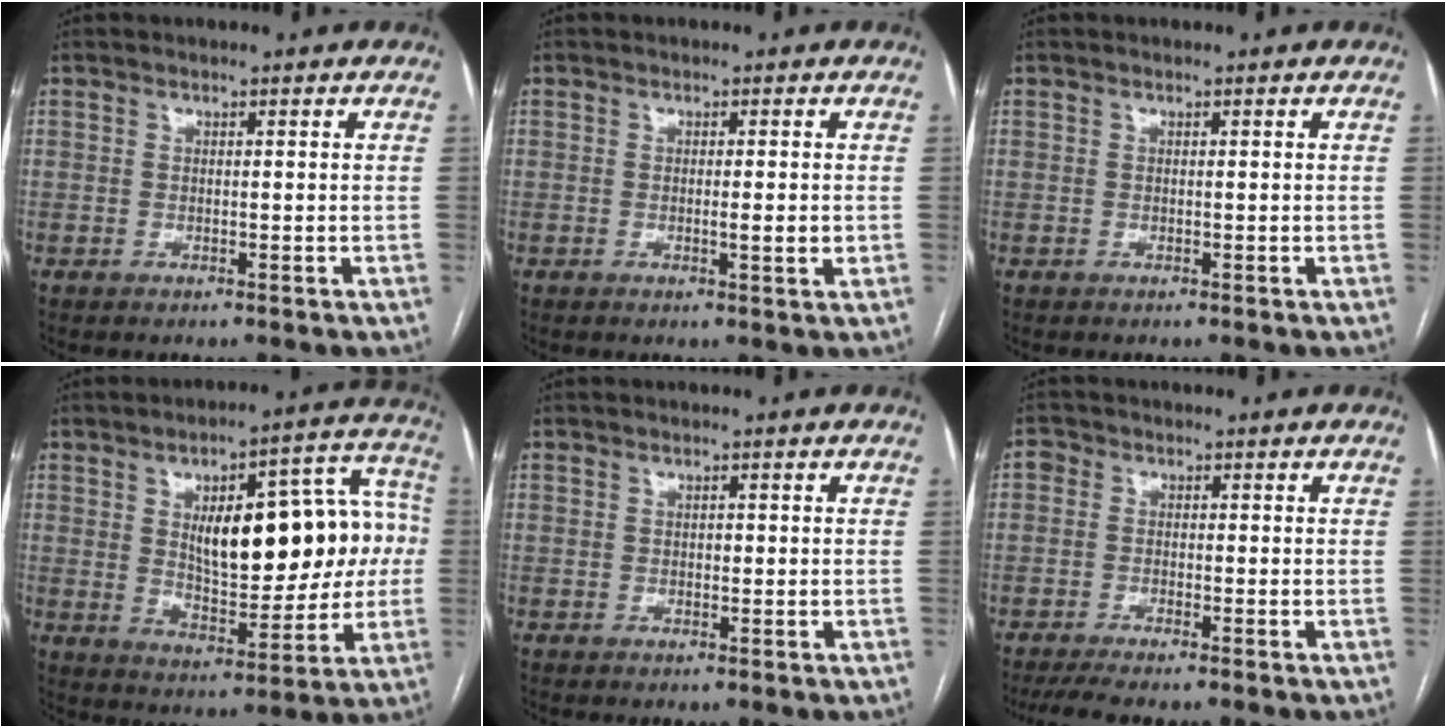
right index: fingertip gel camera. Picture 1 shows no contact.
{"total": 2.4, "force": [-0.2, 0.2, 2.4], "torque": [-0.036, -0.005, -0.004]}
{"total": 0.0}
{"total": 20.1, "force": [2.4, 7.8, 18.3], "torque": [-0.252, 0.043, 0.045]}
{"total": 0.7, "force": [0.0, 0.4, 0.5], "torque": [-0.007, 0.001, -0.001]}
{"total": 4.6, "force": [-3.4, 1.5, 2.8], "torque": [-0.063, -0.004, -0.066]}